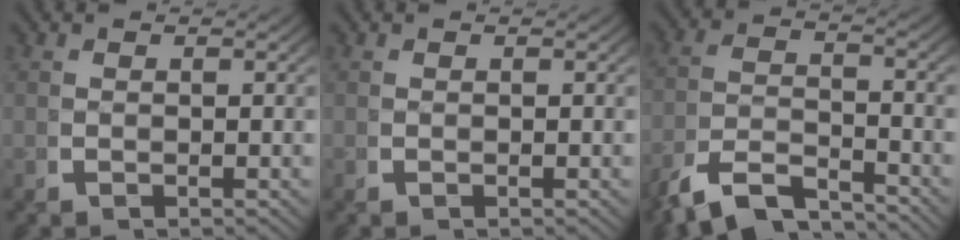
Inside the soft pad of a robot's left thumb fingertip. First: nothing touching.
{"total": 0.0}
{"total": 7.0, "force": [-5.1, 3.1, 3.8], "torque": [-0.074, -0.026, -0.081]}